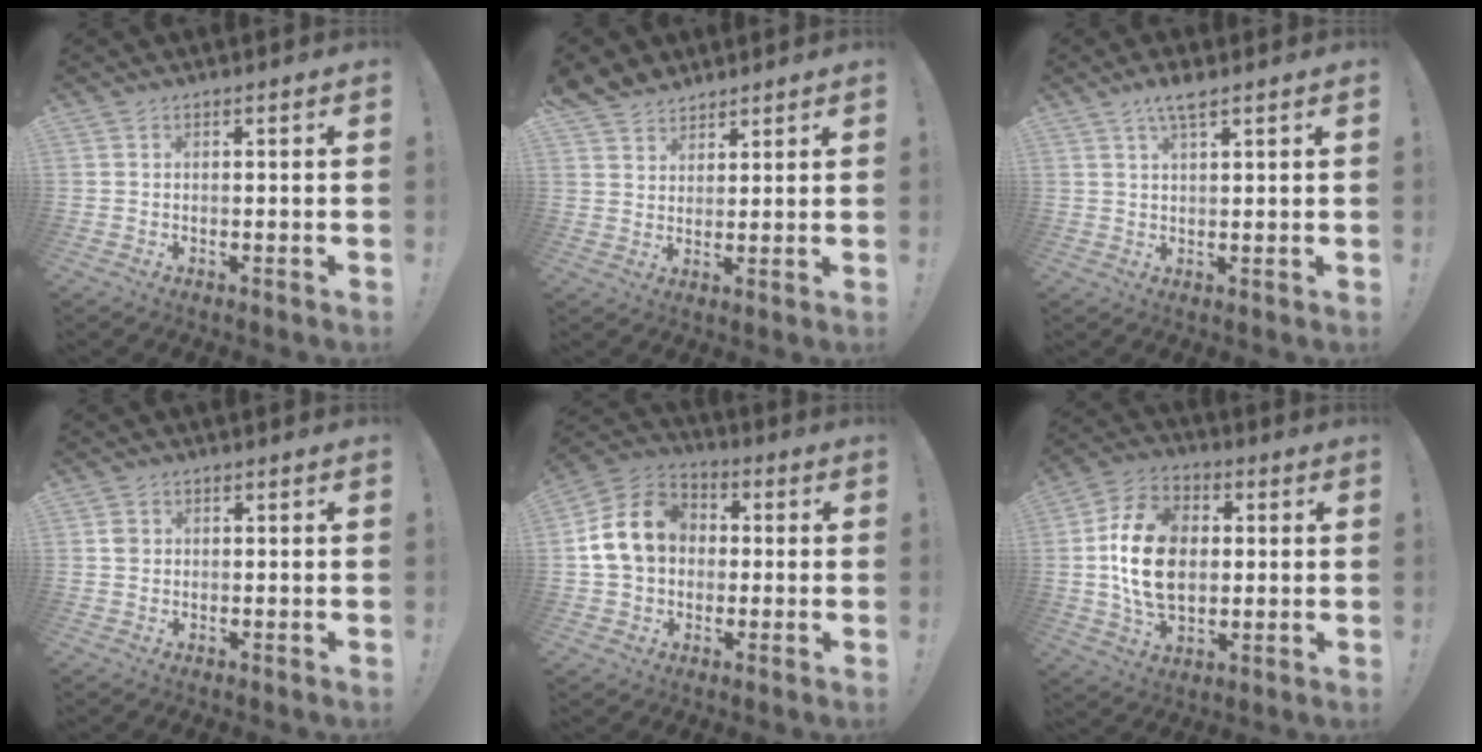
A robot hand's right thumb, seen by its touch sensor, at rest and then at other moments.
{"total": 5.8, "force": [4.7, 3.4, 0.4], "torque": [-0.013, -0.033, 0.093]}
{"total": 4.7, "force": [3.2, 0.8, 3.3], "torque": [-0.054, -0.013, 0.052]}
{"total": 1.6, "force": [0.0, 1.5, 0.5], "torque": [0.008, -0.002, -0.002]}
{"total": 15.6, "force": [2.2, 12.6, 8.8], "torque": [-0.141, 0.013, 0.050]}
{"total": 19.0, "force": [0.9, 13.6, 13.2], "torque": [-0.224, 0.003, 0.019]}